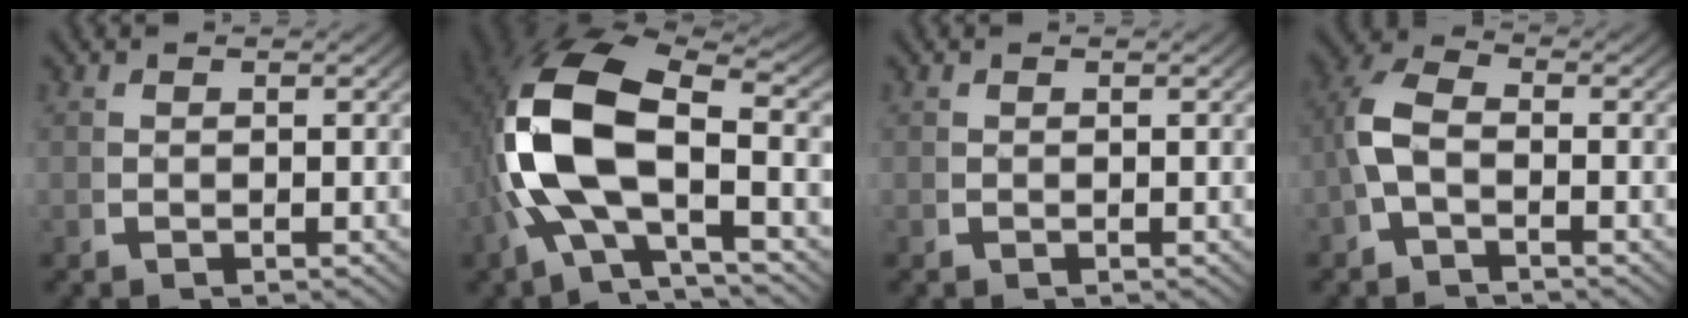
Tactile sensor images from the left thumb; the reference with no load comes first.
{"total": 14.5, "force": [0.0, 8.9, 11.5], "torque": [-0.259, -0.028, 0.010]}
{"total": 0.0}
{"total": 4.6, "force": [-0.6, 3.1, 3.3], "torque": [-0.088, -0.007, -0.017]}